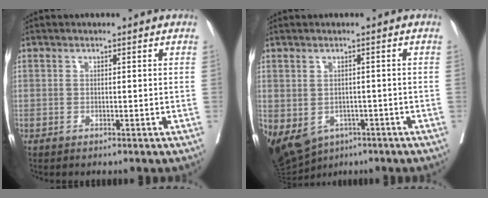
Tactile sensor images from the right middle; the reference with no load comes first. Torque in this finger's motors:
{"motor_torque": [0.89, -1.06, 0.25, 0.09]}